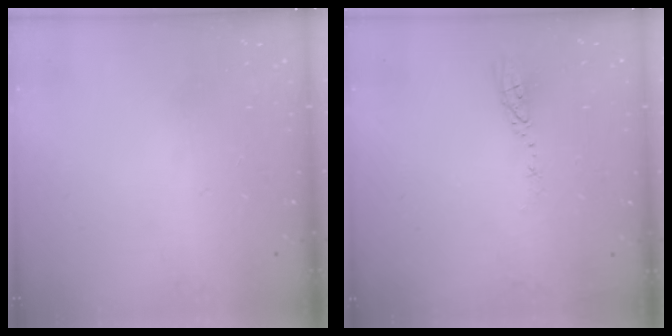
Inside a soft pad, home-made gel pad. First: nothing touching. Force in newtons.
{"total": 3.7, "press": 3.6, "slide": 0.3}